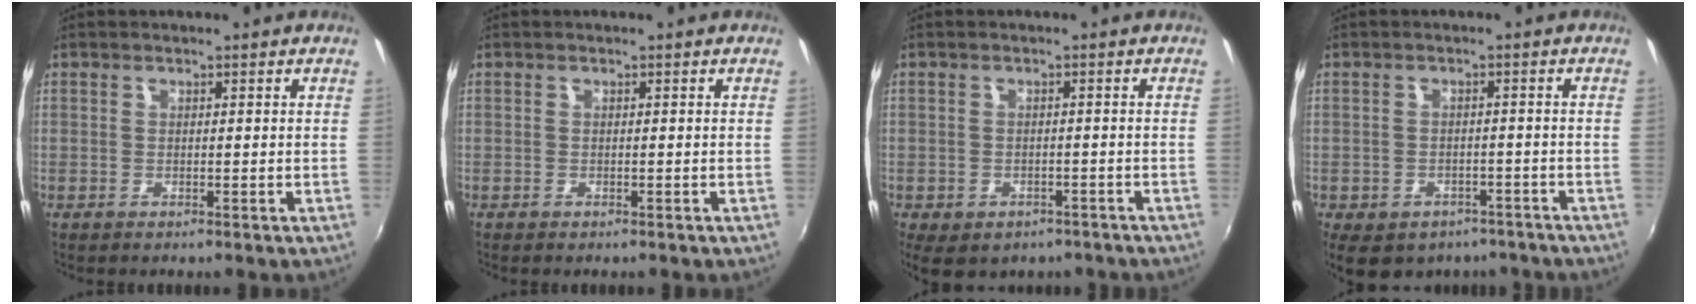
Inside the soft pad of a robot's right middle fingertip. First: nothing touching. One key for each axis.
{"total": 0.0}
{"total": 8.3, "fx": -5.1, "fy": 4.9, "fz": 4.2, "tx": -0.096, "ty": -0.027, "tz": -0.062}
{"total": 12.3, "fx": -8.3, "fy": 7.2, "fz": 5.5, "tx": -0.122, "ty": -0.018, "tz": -0.102}